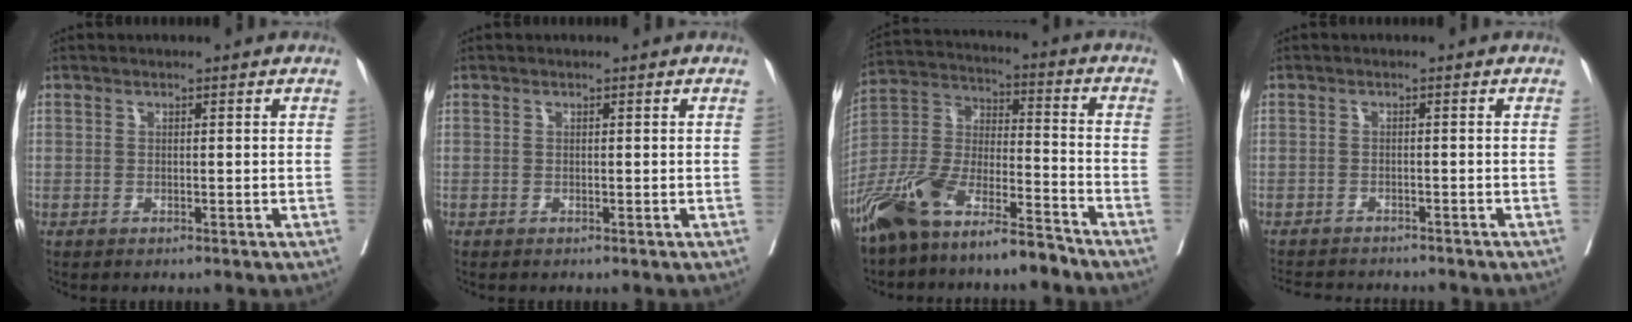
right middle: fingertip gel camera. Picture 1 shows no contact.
{"total": 0.0}
{"total": 13.9, "force": [-11.0, 3.0, 7.9], "torque": [-0.163, 0.011, -0.209]}
{"total": 8.2, "force": [-7.7, 1.5, 2.3], "torque": [-0.035, -0.006, -0.105]}